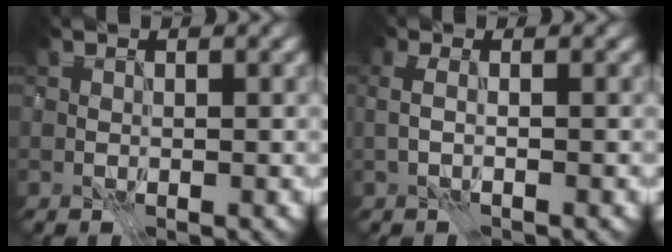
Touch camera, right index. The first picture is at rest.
{"total": 0.9, "force": [-0.5, 0.0, 0.7], "torque": [-0.014, -0.001, -0.012]}